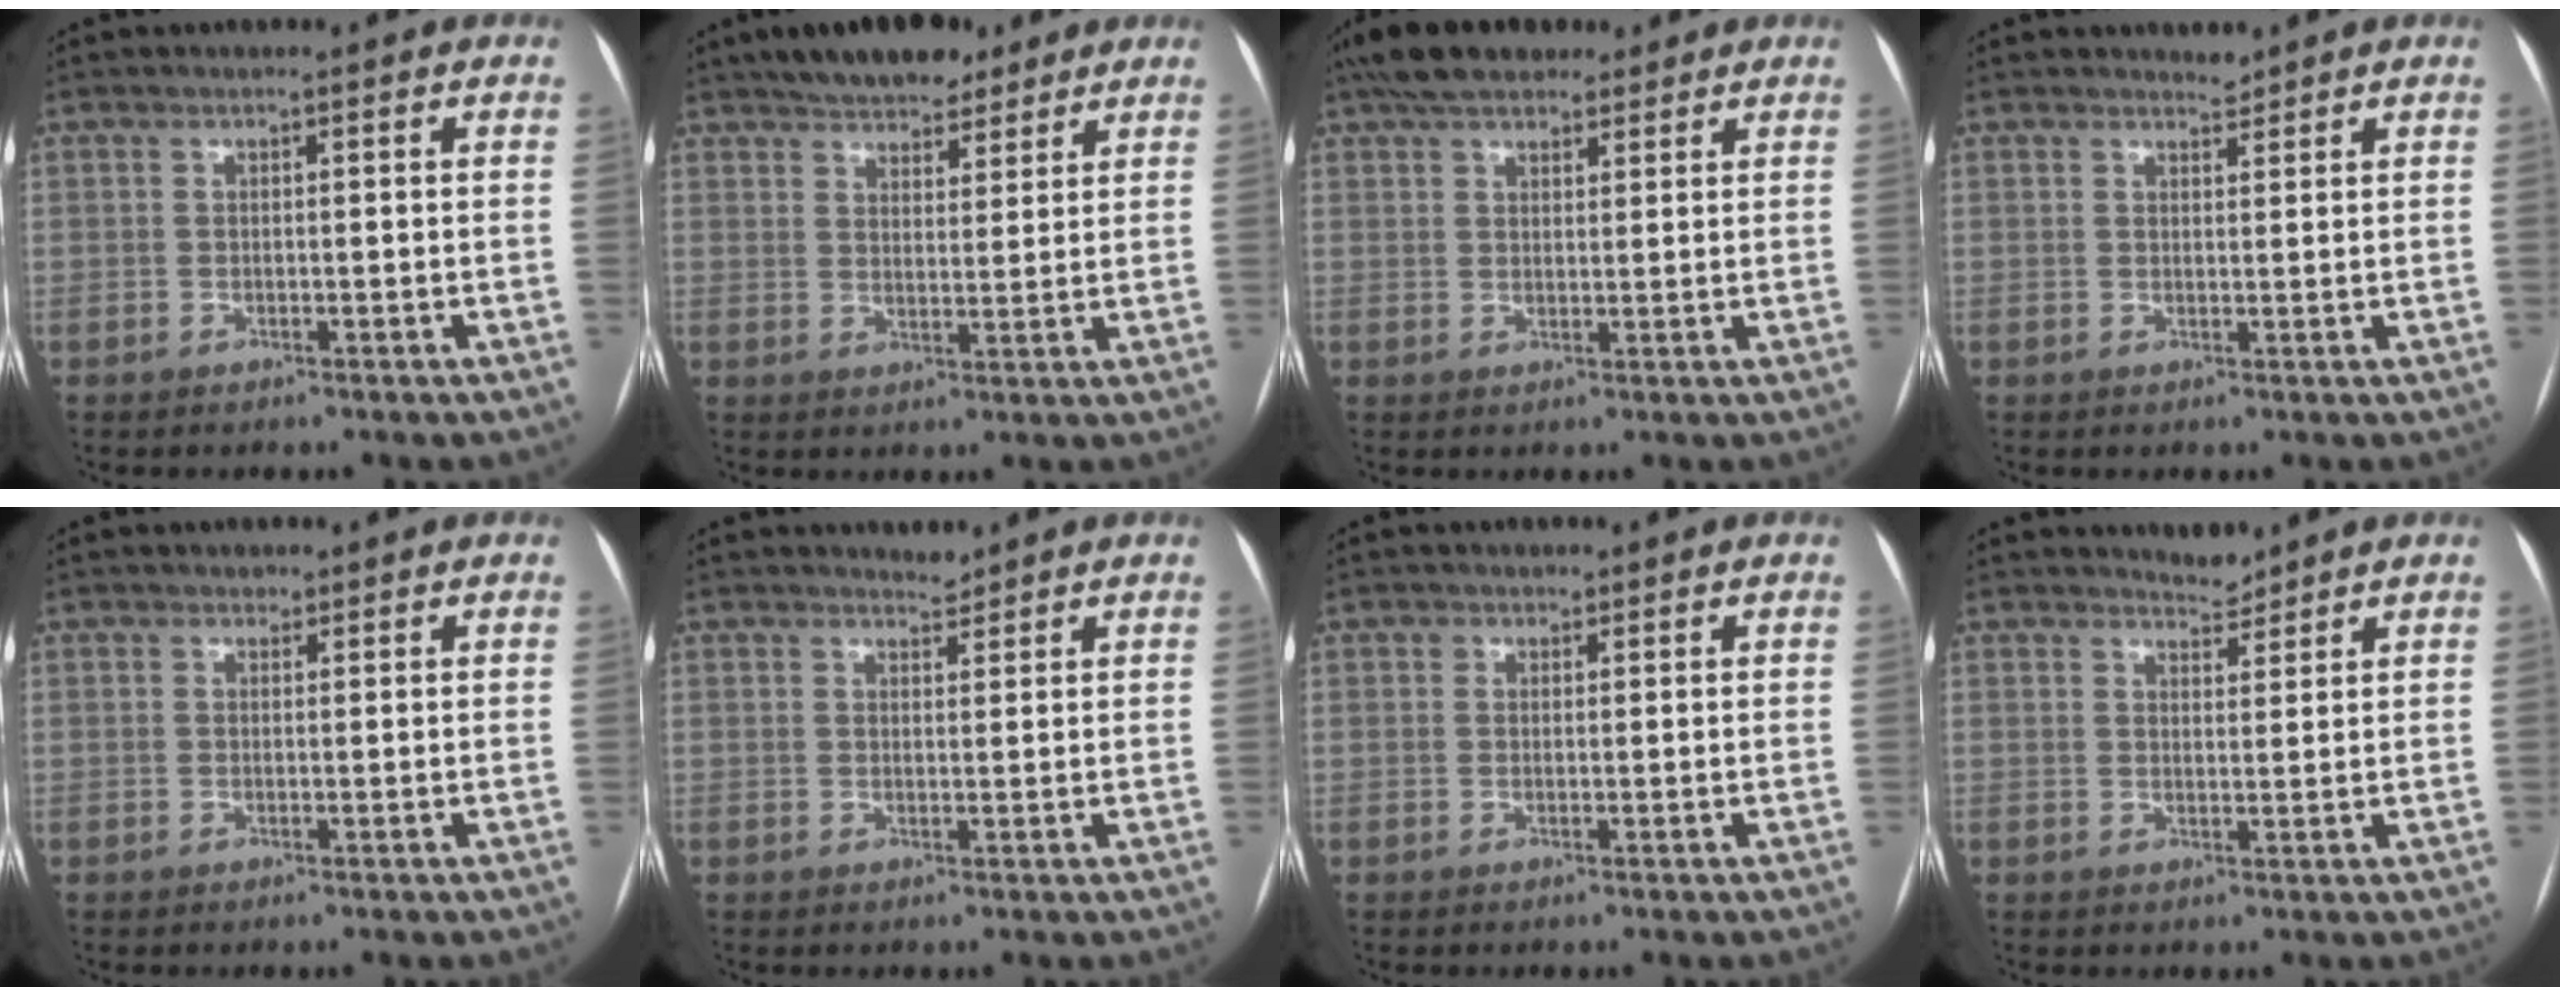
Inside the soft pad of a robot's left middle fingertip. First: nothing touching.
{"total": 10.1, "force": [8.2, 3.9, 4.6], "torque": [-0.061, 0.018, 0.125]}
{"total": 9.5, "force": [7.4, 4.0, 4.4], "torque": [-0.068, 0.035, 0.126]}
{"total": 1.3, "force": [1.3, 0.2, -0.1], "torque": [-0.005, -0.005, 0.022]}
{"total": 0.7, "force": [0.6, 0.4, 0.1], "torque": [-0.004, -0.001, 0.007]}
{"total": 1.5, "force": [1.5, 0.2, 0.0], "torque": [-0.004, -0.005, 0.025]}
{"total": 1.0, "force": [0.6, 0.8, 0.0], "torque": [0.007, -0.004, 0.004]}
{"total": 2.4, "force": [2.4, 0.4, -0.1], "torque": [0.001, -0.006, 0.040]}